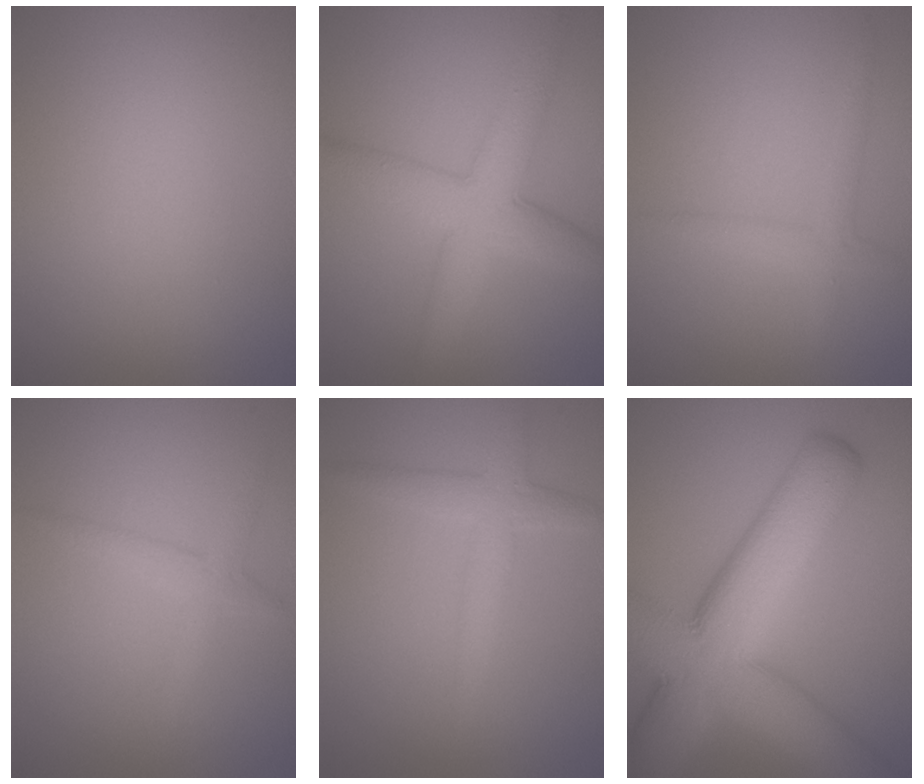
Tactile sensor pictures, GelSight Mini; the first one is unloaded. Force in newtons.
{"total": 5.7, "press": 5.7, "slide": 0.1}
{"total": 1.9, "press": 1.9, "slide": 0.1}
{"total": 1.3, "press": 1.3, "slide": 0.1}
{"total": 3.0, "press": 3.0, "slide": 0.1}
{"total": 13.1, "press": 13.1, "slide": 1.1}